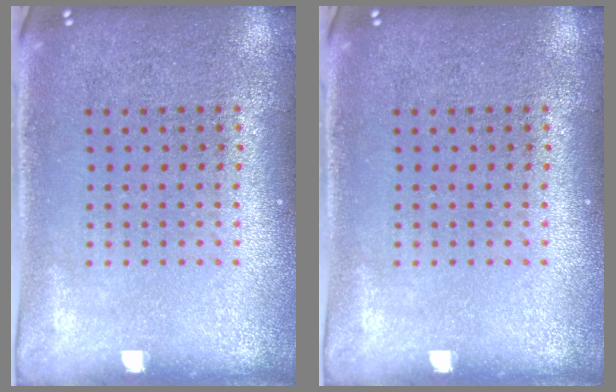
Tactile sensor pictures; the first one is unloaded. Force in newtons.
{"total": 0.0}